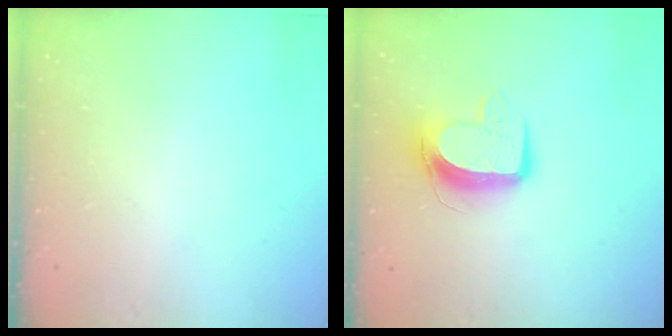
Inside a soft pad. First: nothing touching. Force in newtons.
{"total": 10.6, "press": 10.6, "slide": 0.2}